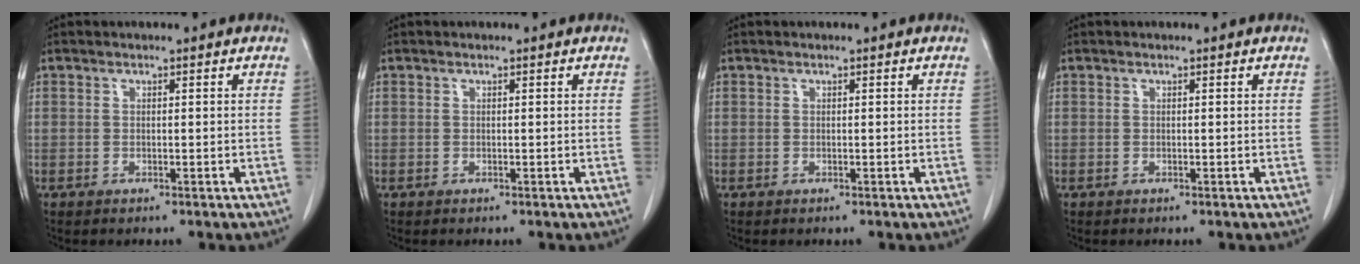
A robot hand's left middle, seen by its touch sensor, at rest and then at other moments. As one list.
[{"total": 0.0}, {"total": 0.0}, {"total": 0.0}]